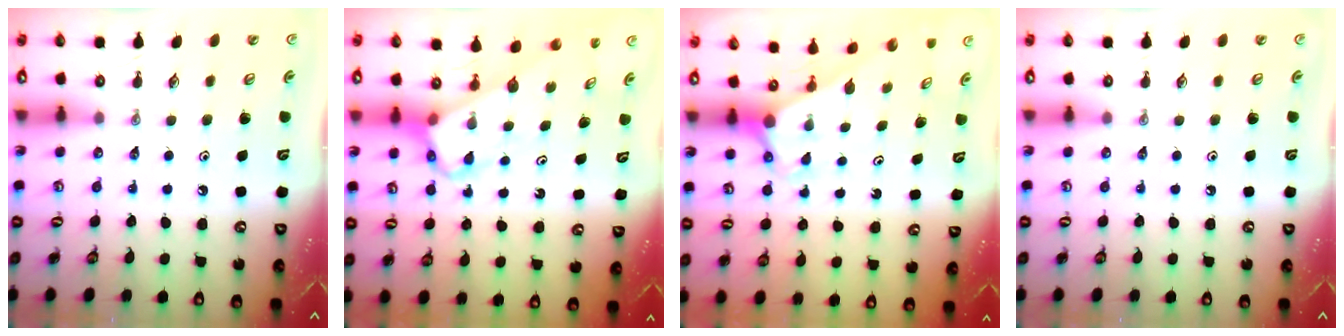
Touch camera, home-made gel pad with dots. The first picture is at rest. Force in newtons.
{"total": 3.9, "press": 3.8, "slide": 0.2}
{"total": 2.8, "press": 2.8, "slide": 0.0}
{"total": 0.0}